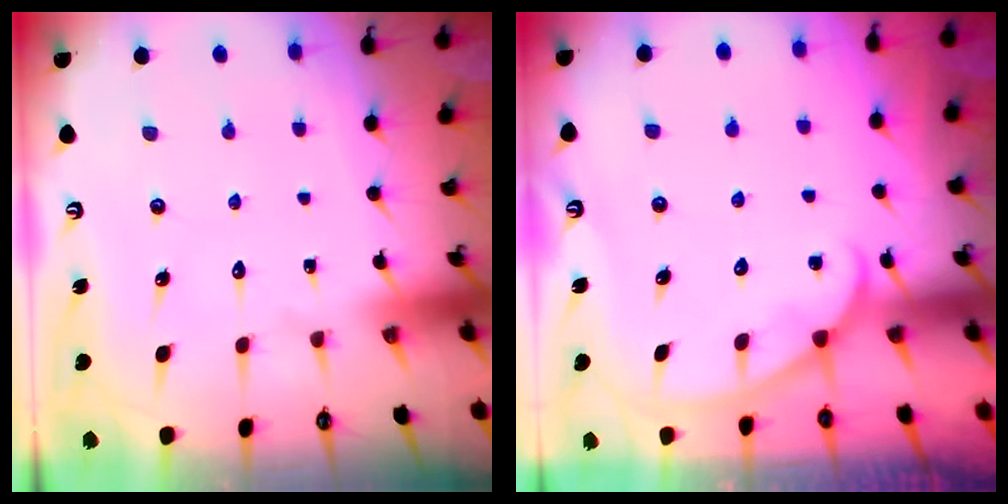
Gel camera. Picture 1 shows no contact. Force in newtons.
{"total": 4.1, "press": 4.1, "slide": 0.4}